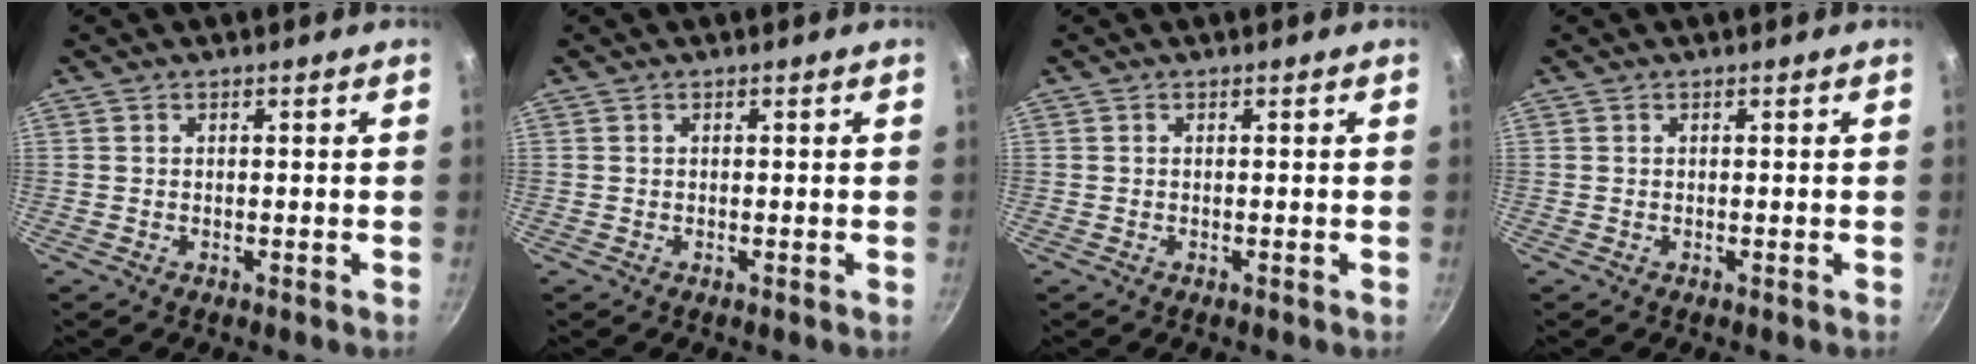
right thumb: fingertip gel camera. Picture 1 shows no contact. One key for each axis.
{"total": 0.0}
{"total": 0.0}
{"total": 0.0}